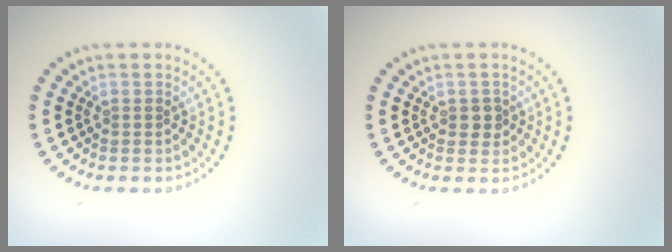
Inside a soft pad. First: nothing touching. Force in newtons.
{"total": 1.4, "press": 1.4, "slide": 0.1}